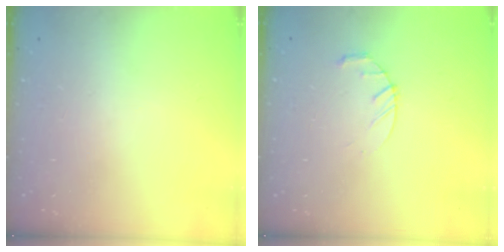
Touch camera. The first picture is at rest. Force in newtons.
{"total": 4.4, "press": 4.4, "slide": 0.7}